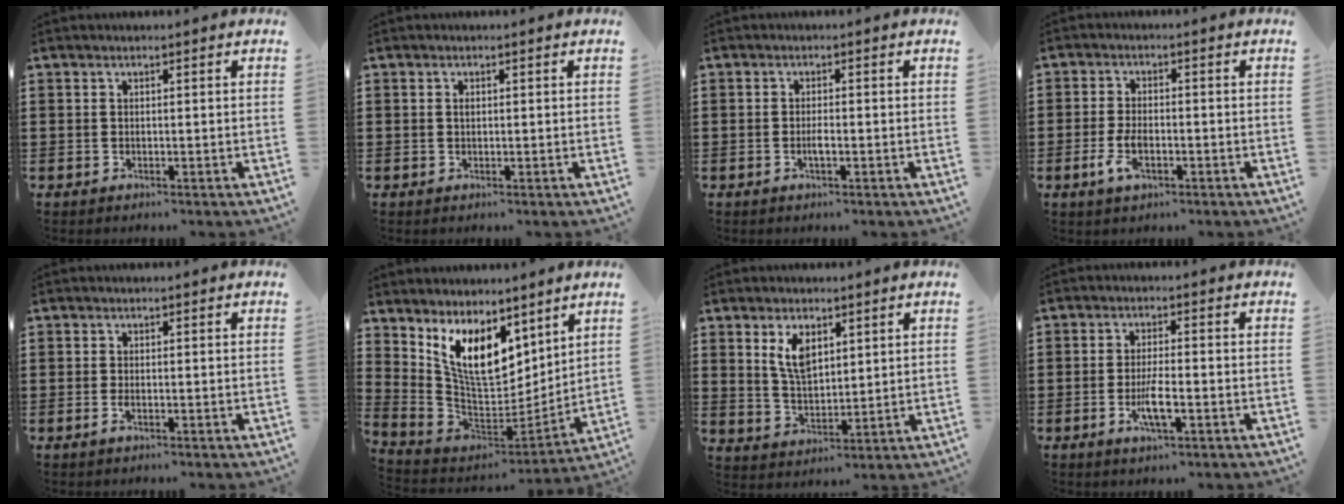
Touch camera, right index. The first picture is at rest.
{"total": 0.7, "force": [0.1, 0.3, 0.6], "torque": [-0.013, -0.001, 0.003]}
{"total": 1.6, "force": [-0.5, 0.3, 1.5], "torque": [-0.035, -0.001, -0.012]}
{"total": 4.2, "force": [-1.5, 2.0, 3.4], "torque": [-0.082, -0.004, -0.032]}
{"total": 1.1, "force": [-0.4, 0.2, 1.0], "torque": [-0.028, -0.008, -0.008]}
{"total": 11.0, "force": [6.4, 5.6, 7.1], "torque": [-0.162, -0.028, 0.126]}
{"total": 5.8, "force": [2.8, 2.8, 4.2], "torque": [-0.093, 0.007, 0.049]}
{"total": 4.4, "force": [-1.7, 0.9, 4.0], "torque": [-0.086, -0.006, -0.036]}